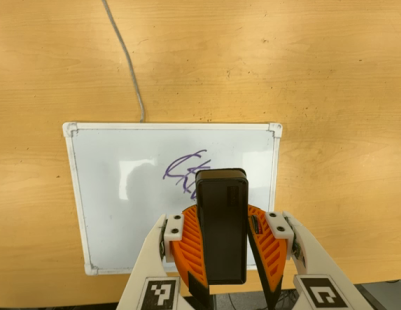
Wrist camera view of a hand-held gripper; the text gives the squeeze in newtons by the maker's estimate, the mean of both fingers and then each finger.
{"total": 11.2, "left": 10.4, "right": 12.1}